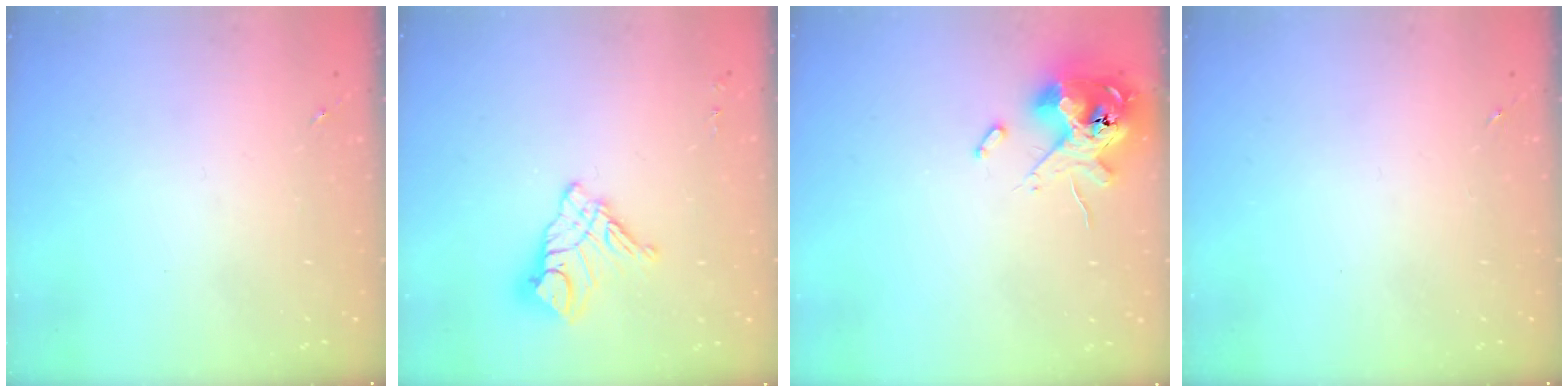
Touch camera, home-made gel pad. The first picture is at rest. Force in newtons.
{"total": 12.6, "press": 12.6, "slide": 1.2}
{"total": 14.6, "press": 14.4, "slide": 2.8}
{"total": 0.0}